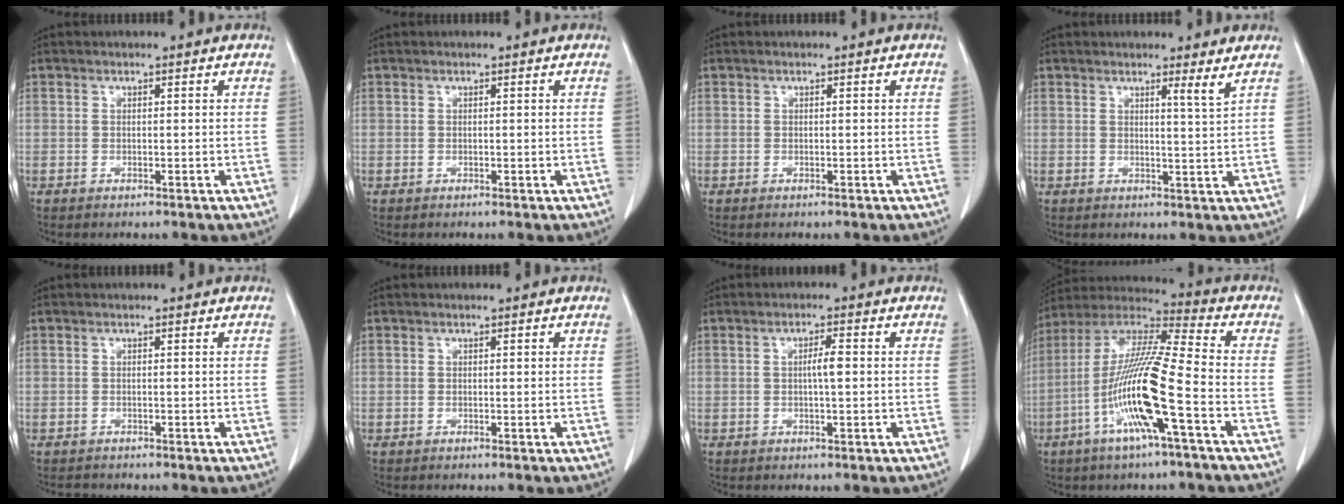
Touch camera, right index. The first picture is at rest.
{"total": 0.0}
{"total": 0.0}
{"total": 2.0, "force": [1.5, -0.7, 1.1], "torque": [-0.027, -0.020, 0.022]}
{"total": 0.9, "force": [-0.9, 0.3, 0.0], "torque": [-0.008, -0.003, -0.015]}
{"total": 0.0}
{"total": 2.5, "force": [0.1, 0.2, 2.5], "torque": [-0.045, 0.002, 0.001]}
{"total": 16.2, "force": [-5.3, 0.1, 15.3], "torque": [-0.308, -0.003, -0.108]}